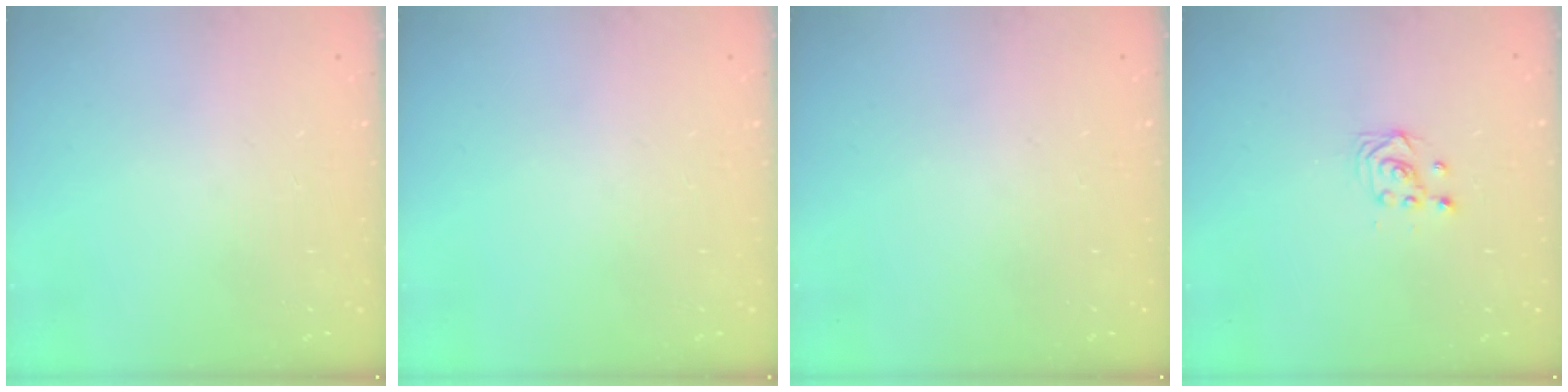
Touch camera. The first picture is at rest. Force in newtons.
{"total": 0.0}
{"total": 0.0}
{"total": 3.4, "press": 3.4, "slide": 0.5}